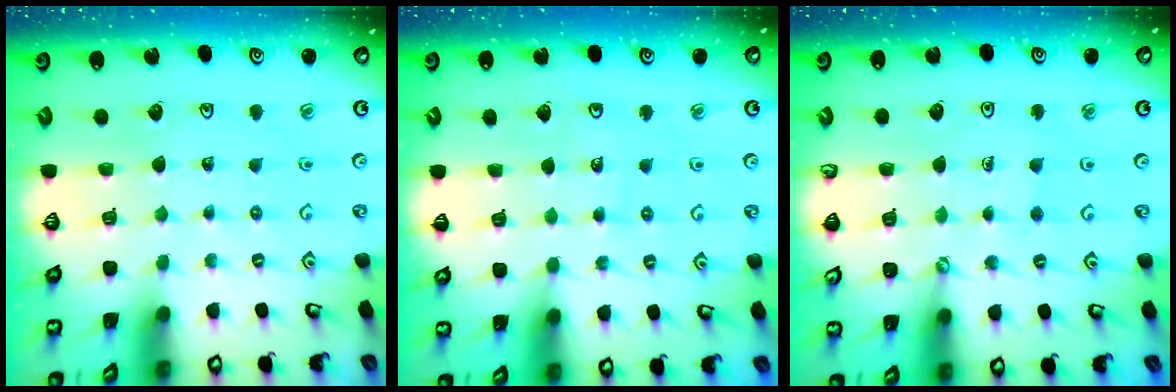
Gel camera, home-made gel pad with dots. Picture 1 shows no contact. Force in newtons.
{"total": 2.7, "press": 2.7, "slide": 0.3}
{"total": 1.4, "press": 1.3, "slide": 0.1}